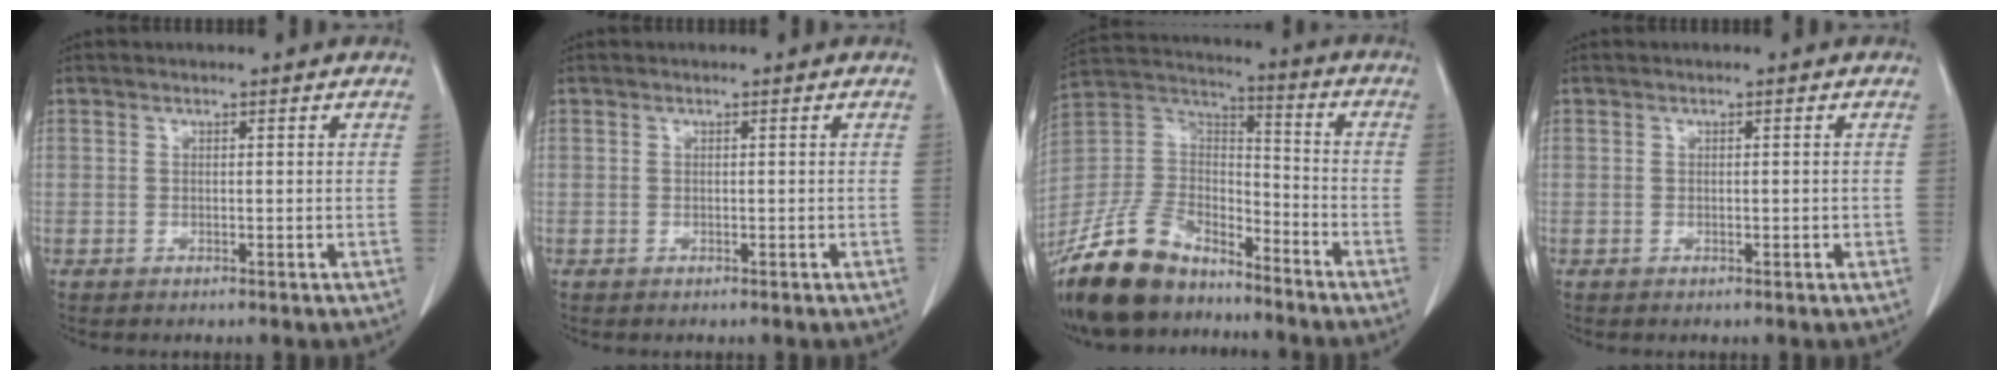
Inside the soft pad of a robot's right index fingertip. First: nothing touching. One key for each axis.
{"total": 0.0}
{"total": 17.4, "fx": -14.1, "fy": 7.0, "fz": 7.4, "tx": -0.158, "ty": 0.018, "tz": -0.264}
{"total": 0.5, "fx": -0.2, "fy": 0.2, "fz": 0.5, "tx": -0.008, "ty": -0.001, "tz": -0.001}